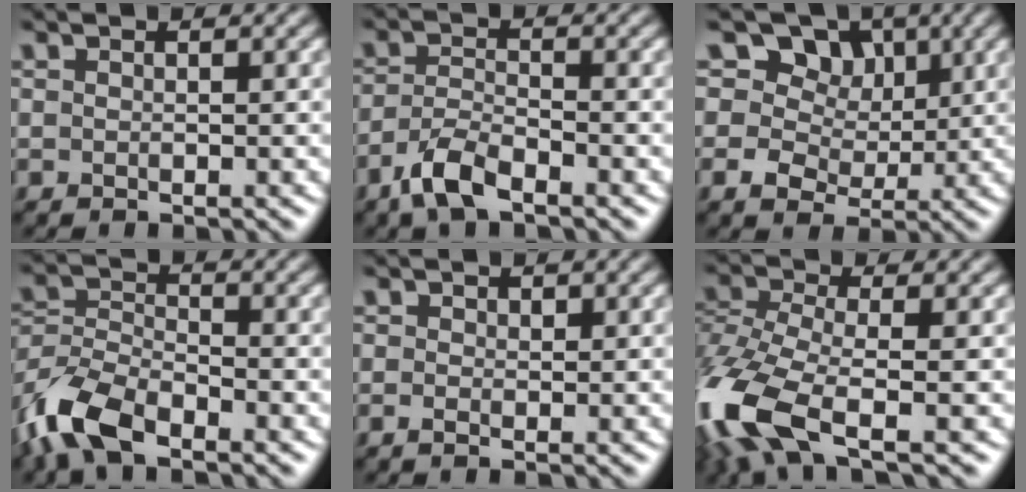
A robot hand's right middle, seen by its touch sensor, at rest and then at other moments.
{"total": 3.9, "force": [-2.9, 1.3, 2.2], "torque": [-0.052, -0.001, -0.064]}
{"total": 10.0, "force": [4.0, 7.6, 5.1], "torque": [-0.067, 0.023, 0.047]}
{"total": 7.8, "force": [-5.4, 3.5, 4.5], "torque": [-0.101, -0.002, -0.117]}
{"total": 0.8, "force": [0.1, 0.6, 0.5], "torque": [-0.011, 0.002, 0.001]}
{"total": 10.3, "force": [-5.1, 4.2, 7.8], "torque": [-0.195, -0.010, -0.108]}